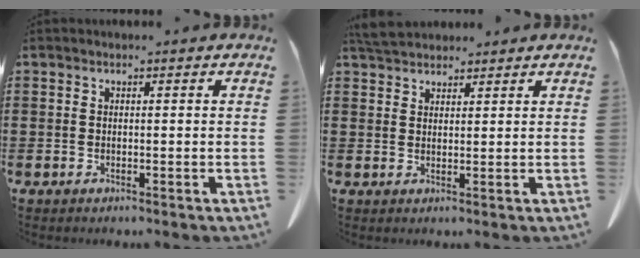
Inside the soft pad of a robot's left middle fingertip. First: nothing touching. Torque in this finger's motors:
{"motor_torque": [0.05, 0.05, 0.06, 0.01]}